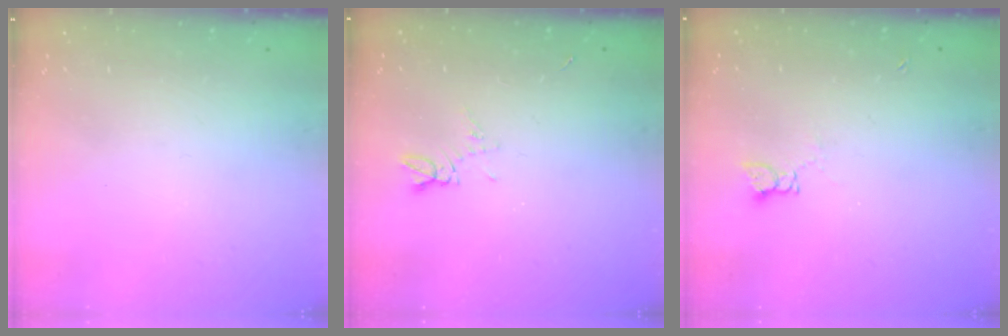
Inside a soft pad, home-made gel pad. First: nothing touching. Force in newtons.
{"total": 5.0, "press": 4.9, "slide": 0.7}
{"total": 2.0, "press": 2.0, "slide": 0.3}